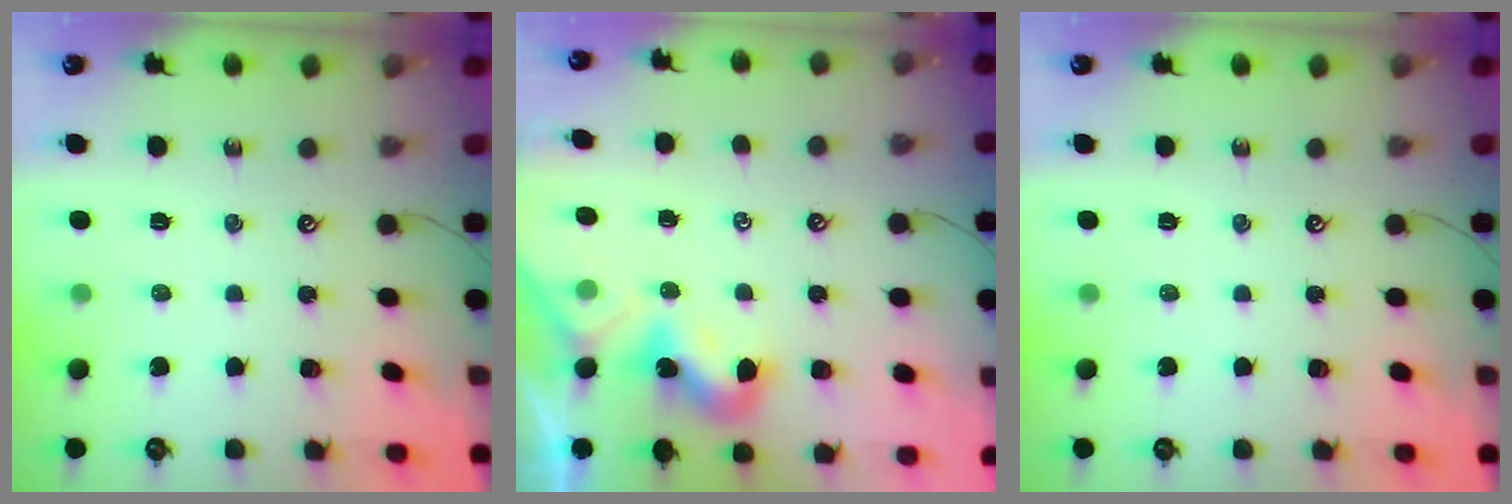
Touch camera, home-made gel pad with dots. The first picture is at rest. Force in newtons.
{"total": 2.0, "press": 1.9, "slide": 0.5}
{"total": 0.0}